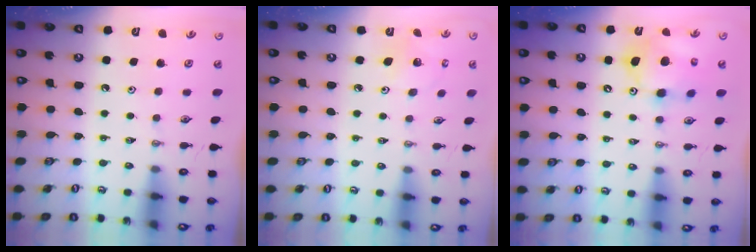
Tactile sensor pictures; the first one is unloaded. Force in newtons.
{"total": 4.8, "press": 4.8, "slide": 0.2}
{"total": 13.2, "press": 12.9, "slide": 2.5}